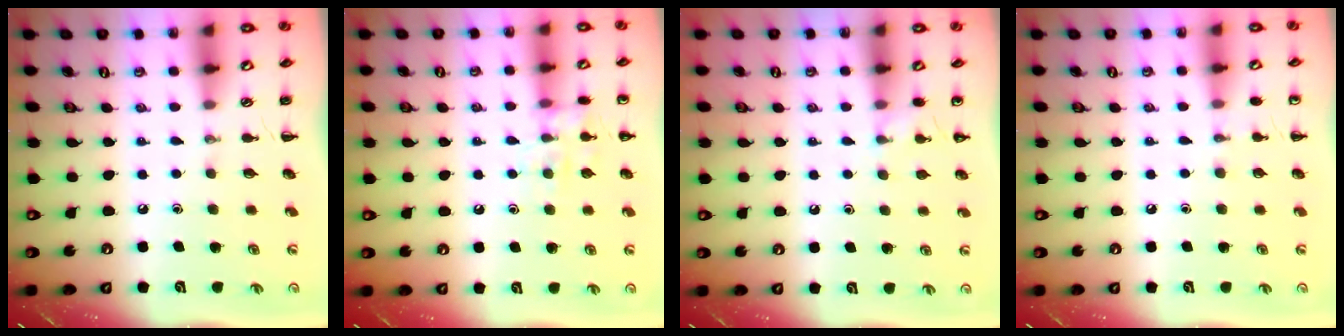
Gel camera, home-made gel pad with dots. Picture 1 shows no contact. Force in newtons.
{"total": 8.6, "press": 8.5, "slide": 0.8}
{"total": 4.1, "press": 4.0, "slide": 1.0}
{"total": 4.3, "press": 4.1, "slide": 1.3}